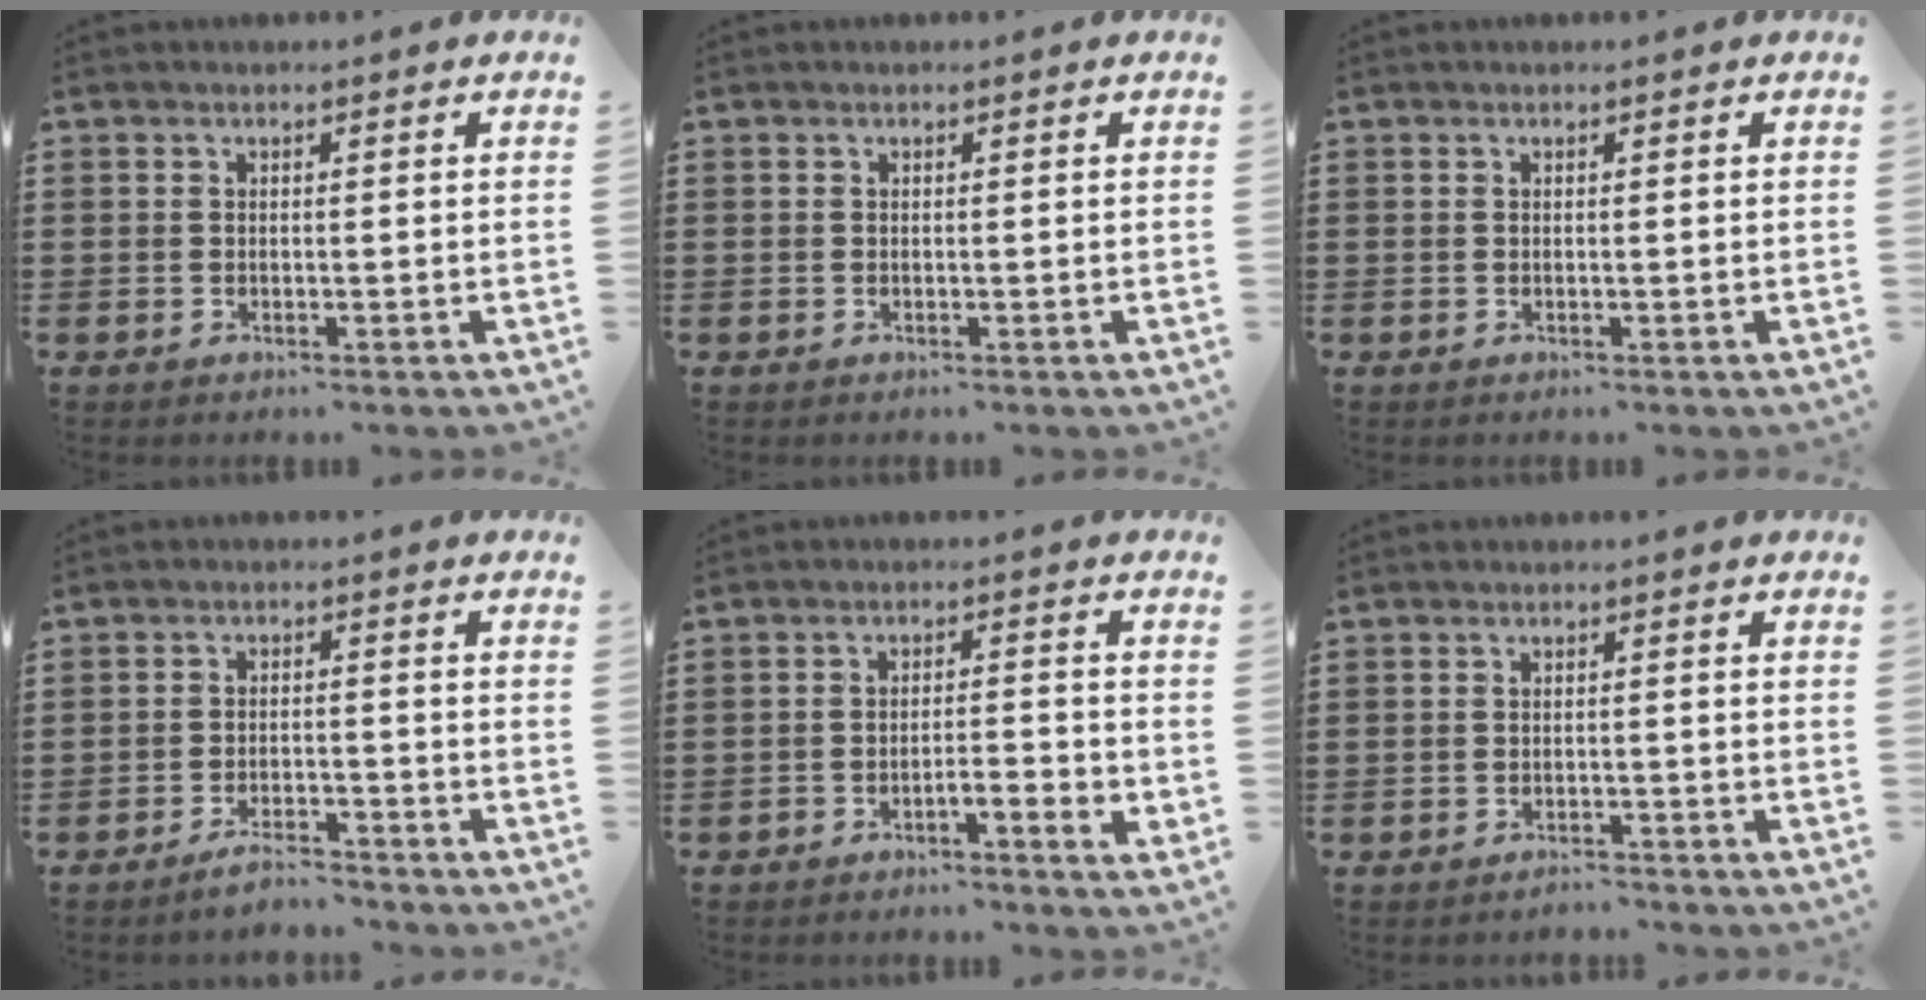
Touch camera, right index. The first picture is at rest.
{"total": 0.0}
{"total": 0.0}
{"total": 3.4, "force": [-3.4, 0.2, 0.6], "torque": [-0.012, 0.003, -0.066]}
{"total": 2.8, "force": [-2.1, 0.4, 1.8], "torque": [-0.032, 0.005, -0.041]}
{"total": 1.5, "force": [-1.5, 0.1, -0.2], "torque": [-0.002, 0.004, -0.033]}